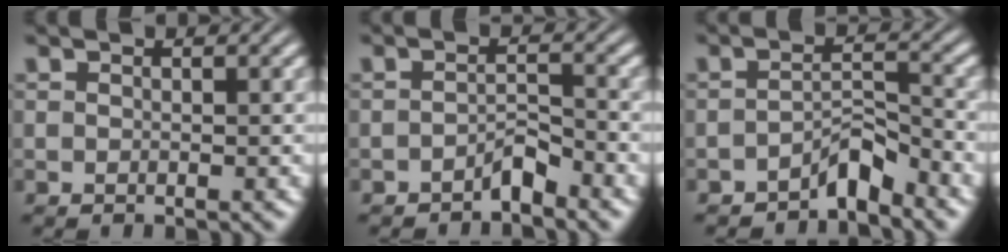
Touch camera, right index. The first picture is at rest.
{"total": 1.9, "force": [-1.8, -0.3, 0.6], "torque": [0.005, -0.007, -0.029]}
{"total": 3.0, "force": [-2.7, -0.1, 1.2], "torque": [0.004, -0.006, -0.044]}